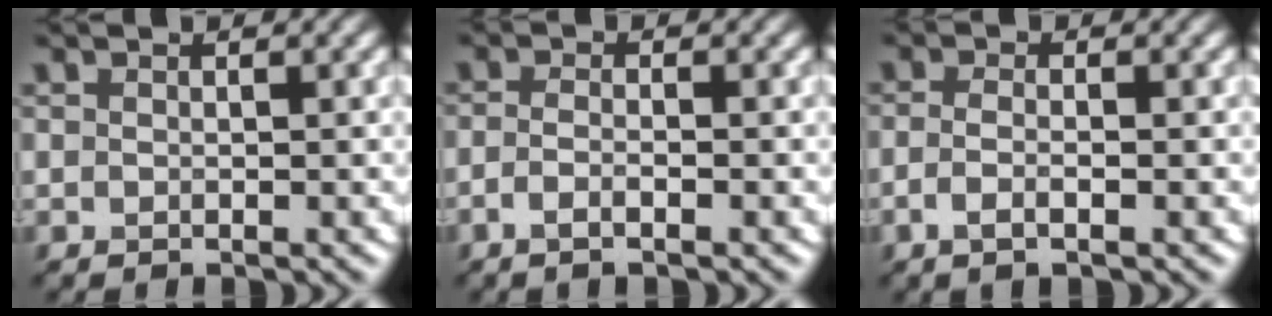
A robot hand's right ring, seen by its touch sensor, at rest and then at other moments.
{"total": 1.7, "force": [-0.8, 0.5, 1.4], "torque": [-0.027, -0.005, -0.018]}
{"total": 1.9, "force": [-0.6, 0.6, 1.6], "torque": [-0.034, -0.005, -0.015]}